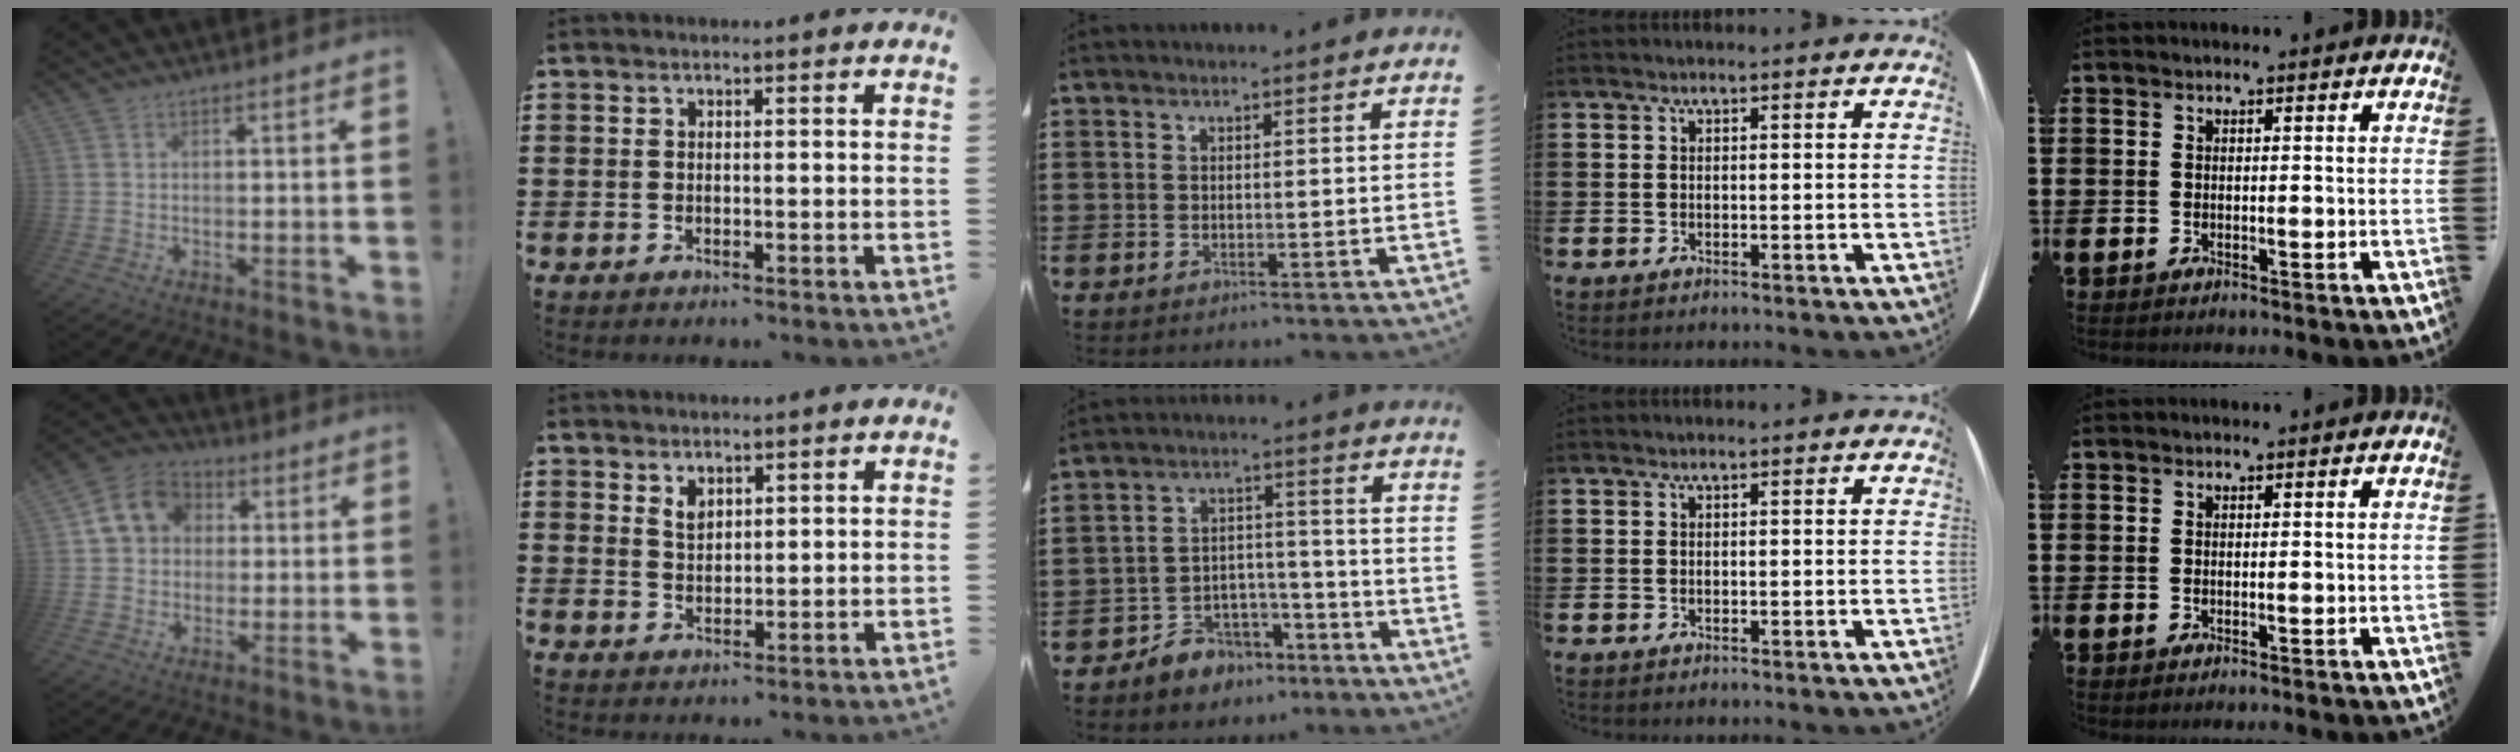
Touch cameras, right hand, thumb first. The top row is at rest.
{"thumb": {"total": 10.8, "force": [2.9, 9.3, 4.8], "torque": [-0.066, 0.003, 0.062]}, "index": {"total": 2.4, "force": [1.6, 1.4, 1.1], "torque": [-0.026, 0.004, 0.031]}, "middle": {"total": 5.4, "force": [-4.8, 2.4, 0.2], "torque": [-0.012, 0.015, -0.096]}}